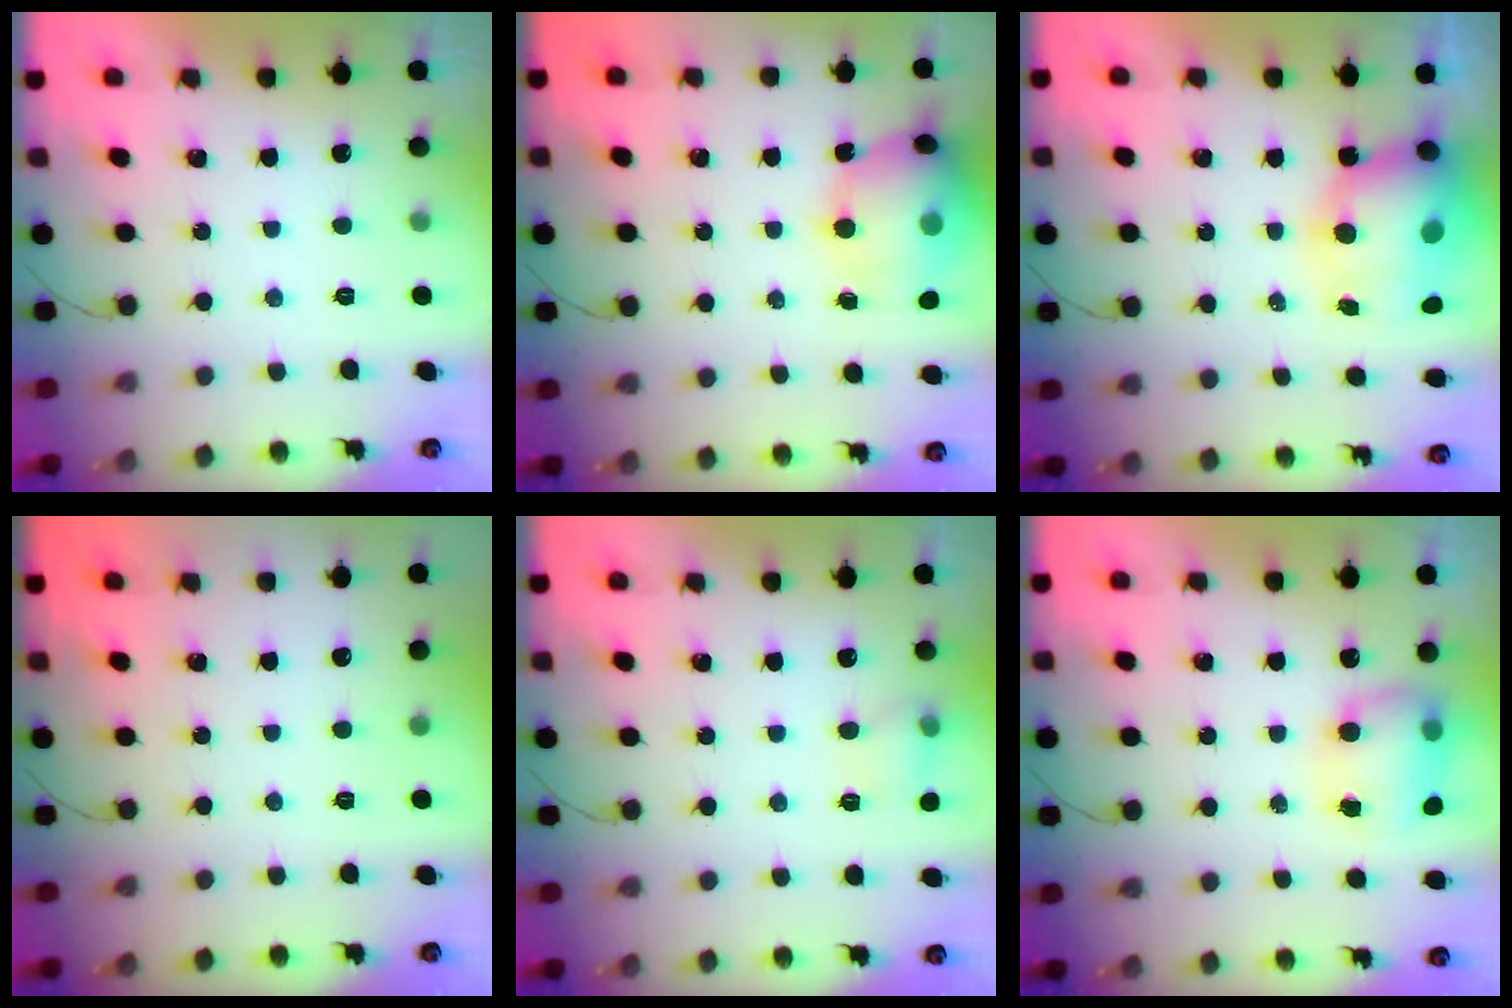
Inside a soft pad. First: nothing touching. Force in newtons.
{"total": 19.0, "press": 16.9, "slide": 8.7}
{"total": 12.0, "press": 11.6, "slide": 3.0}
{"total": 0.0}
{"total": 6.1, "press": 5.9, "slide": 1.6}
{"total": 8.1, "press": 8.0, "slide": 1.4}